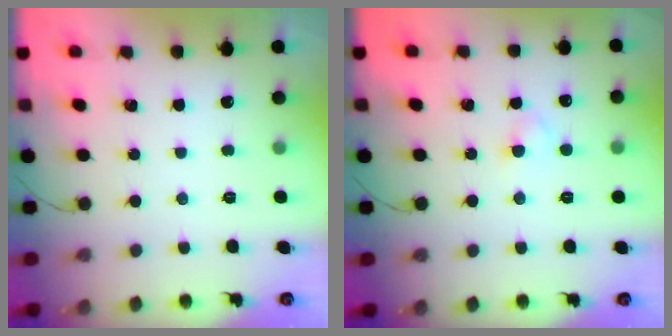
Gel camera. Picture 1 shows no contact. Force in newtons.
{"total": 2.5, "press": 2.3, "slide": 1.0}